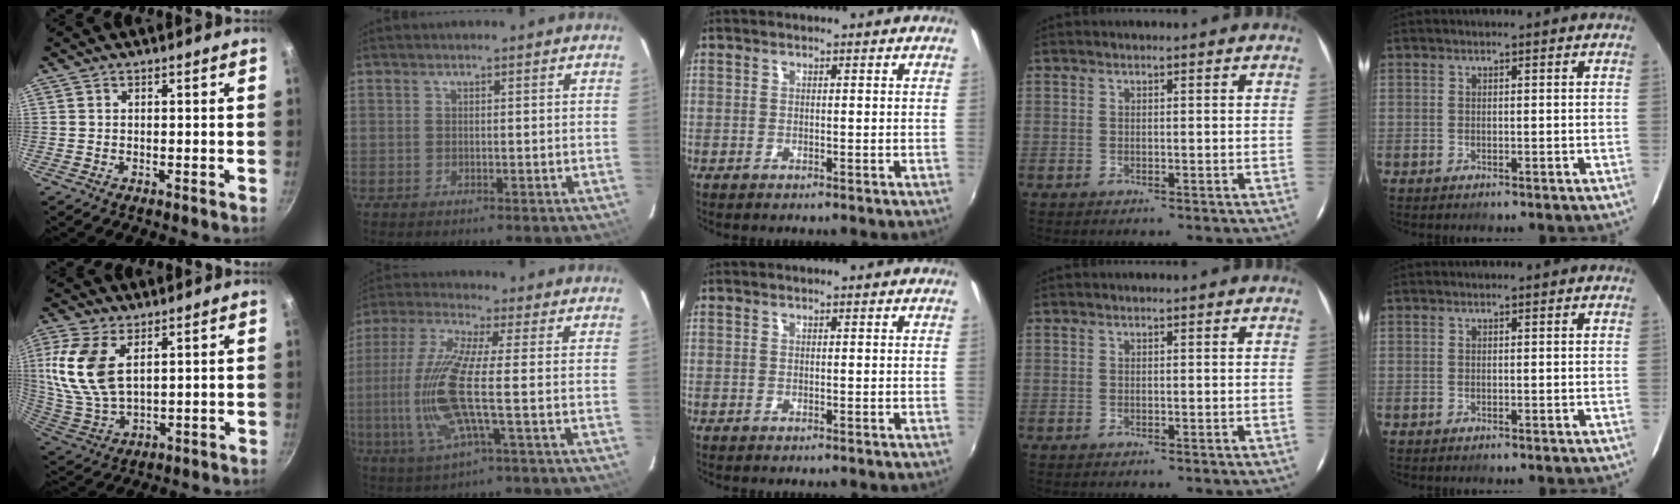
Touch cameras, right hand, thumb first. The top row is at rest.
{"thumb": {"total": 14.0, "force": [4.4, 7.6, 10.9], "torque": [-0.226, -0.015, 0.097]}, "index": {"total": 14.0, "force": [-2.3, 1.3, 13.7], "torque": [-0.284, -0.010, -0.043]}}